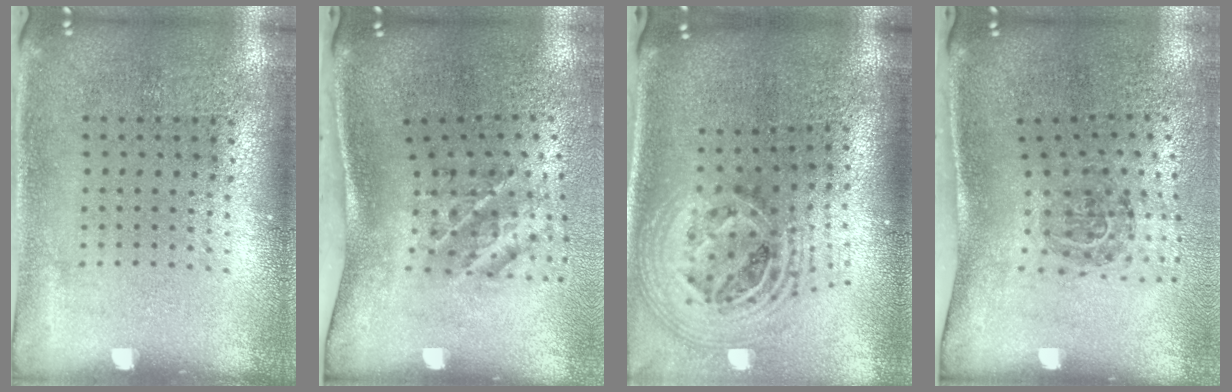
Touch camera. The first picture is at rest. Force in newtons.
{"total": 2.3, "press": 1.3, "slide": 1.9}
{"total": 2.7, "press": 1.9, "slide": 1.9}
{"total": 1.7, "press": 1.1, "slide": 1.3}